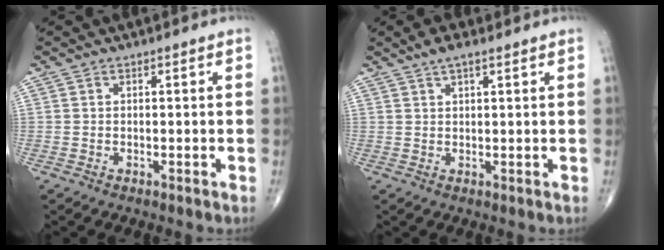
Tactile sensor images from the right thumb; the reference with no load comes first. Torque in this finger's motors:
{"motor_torque": [-0.53, 0.55, 0.52, 0.22, 0.00]}